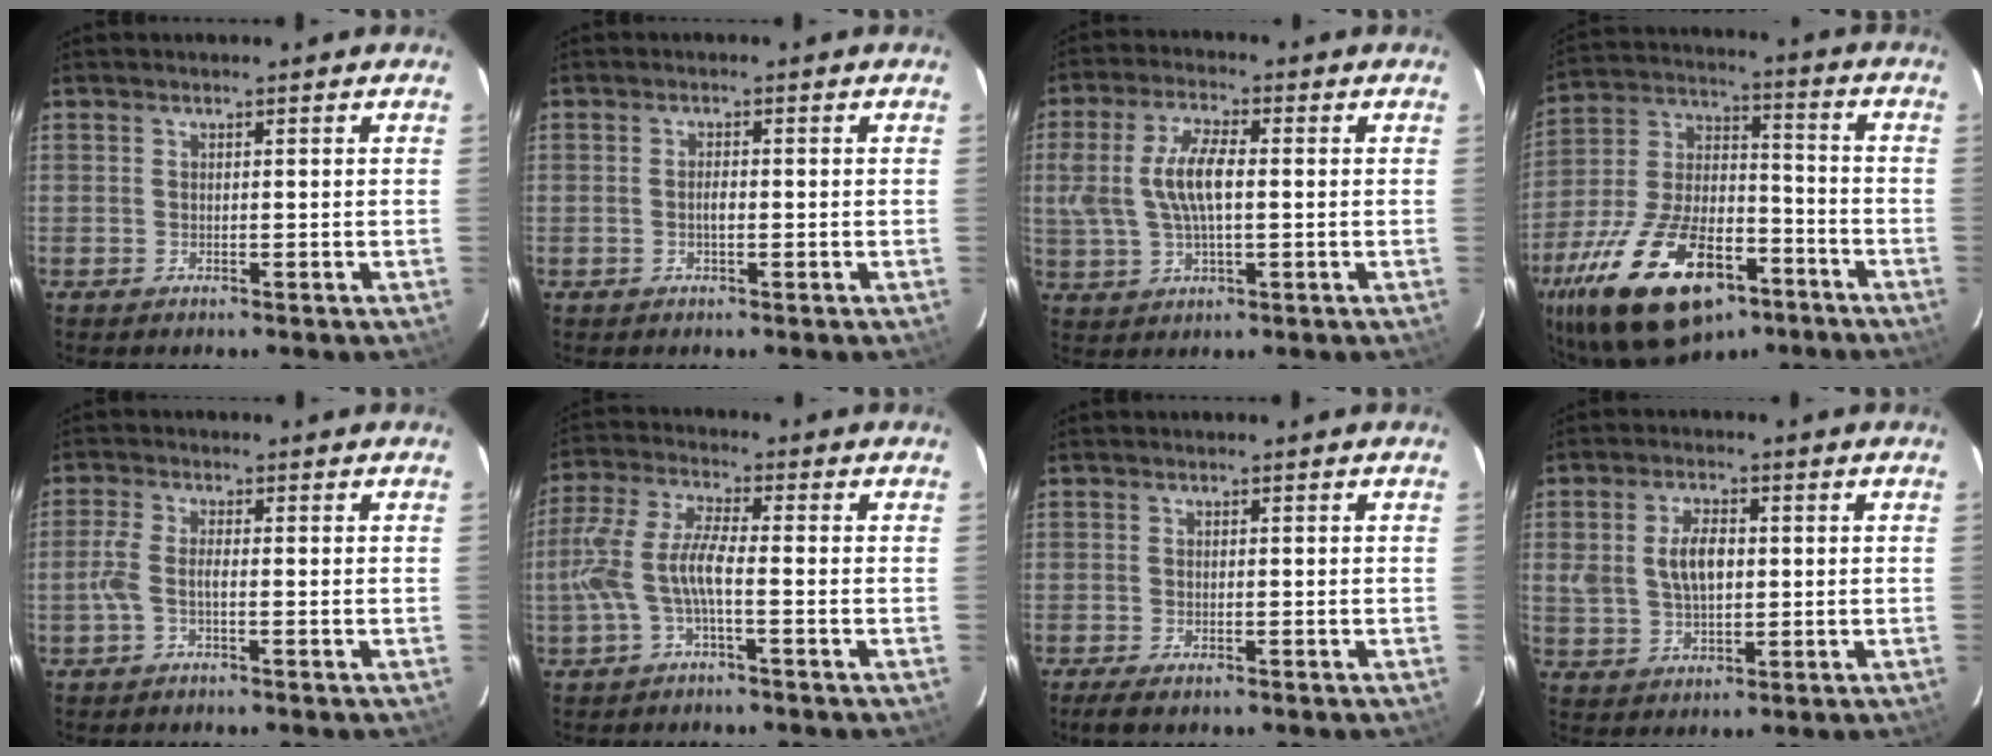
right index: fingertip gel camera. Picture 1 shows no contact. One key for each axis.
{"total": 1.4, "fx": -0.4, "fy": 0.7, "fz": 1.2, "tx": -0.021, "ty": 0.001, "tz": -0.007}
{"total": 9.4, "fx": 0.4, "fy": 3.9, "fz": 8.5, "tx": -0.174, "ty": 0.009, "tz": 0.013}
{"total": 26.3, "fx": -14.8, "fy": 13.0, "fz": 17.5, "tx": -0.355, "ty": -0.010, "tz": -0.237}
{"total": 3.1, "fx": -1.2, "fy": 0.8, "fz": 2.8, "tx": -0.067, "ty": 0.003, "tz": -0.025}
{"total": 8.0, "fx": -2.5, "fy": 1.7, "fz": 7.4, "tx": -0.171, "ty": 0.006, "tz": -0.044}
{"total": 3.2, "fx": -2.3, "fy": 1.1, "fz": 1.9, "tx": -0.044, "ty": -0.012, "tz": -0.040}
{"total": 7.1, "fx": 0.9, "fy": 4.3, "fz": 5.6, "tx": -0.111, "ty": 0.011, "tz": 0.025}